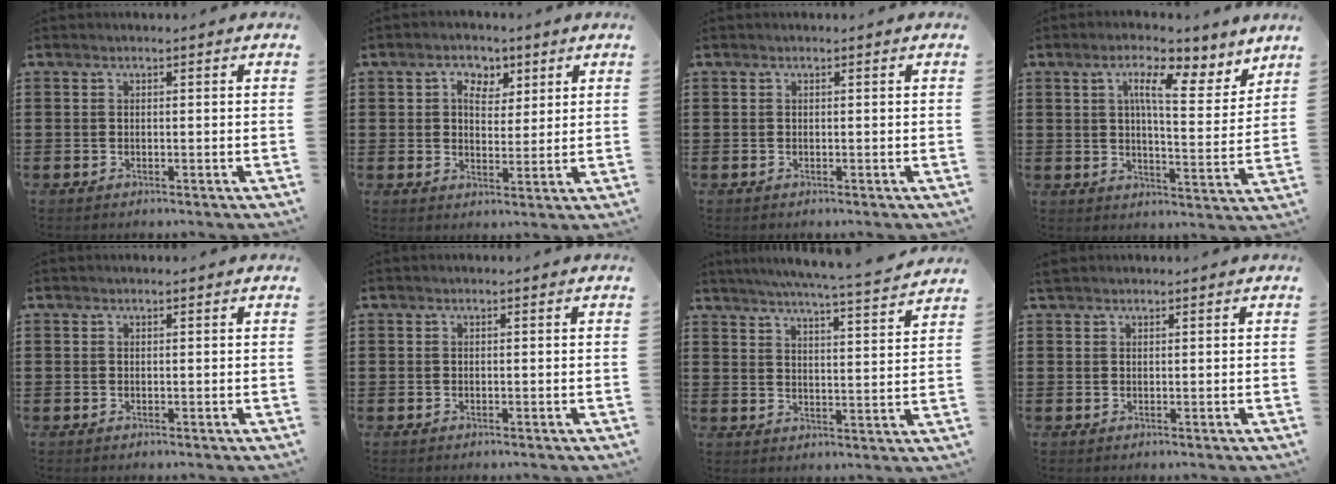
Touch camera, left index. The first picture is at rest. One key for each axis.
{"total": 4.5, "fx": 2.3, "fy": 3.2, "fz": 2.2, "tx": -0.042, "ty": 0.009, "tz": 0.036}
{"total": 0.0}
{"total": 8.9, "fx": 5.7, "fy": 2.2, "fz": 6.4, "tx": -0.110, "ty": -0.025, "tz": 0.092}
{"total": 0.0}
{"total": 0.0}
{"total": 5.2, "fx": 4.8, "fy": -0.9, "fz": 1.7, "tx": -0.054, "ty": -0.038, "tz": 0.079}
{"total": 1.2, "fx": 1.0, "fy": 0.6, "fz": 0.2, "tx": -0.008, "ty": 0.004, "tz": 0.021}